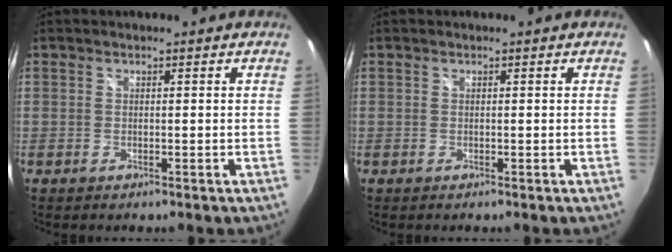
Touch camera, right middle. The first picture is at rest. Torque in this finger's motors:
{"motor_torque": [0.17, -0.17, -0.02, 0.00]}